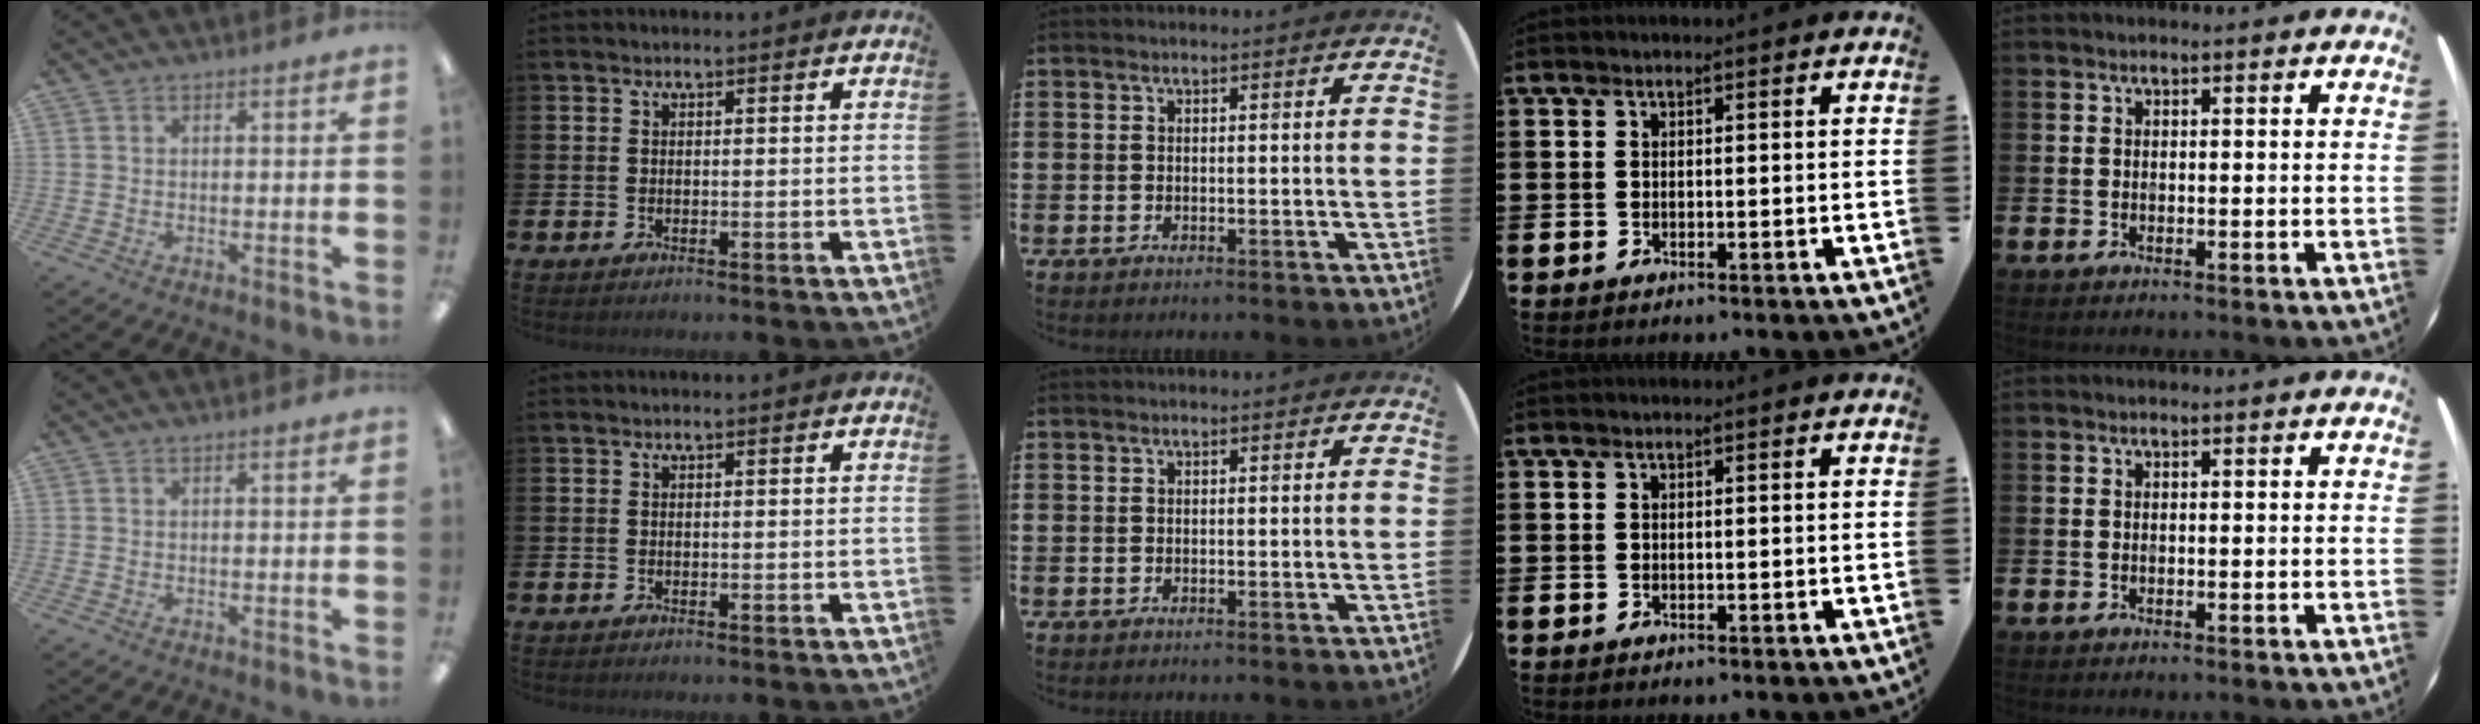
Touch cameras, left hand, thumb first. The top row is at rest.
{}